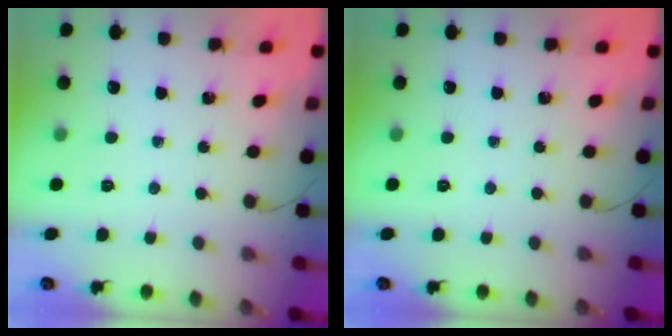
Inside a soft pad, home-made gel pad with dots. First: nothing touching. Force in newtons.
{"total": 0.0}